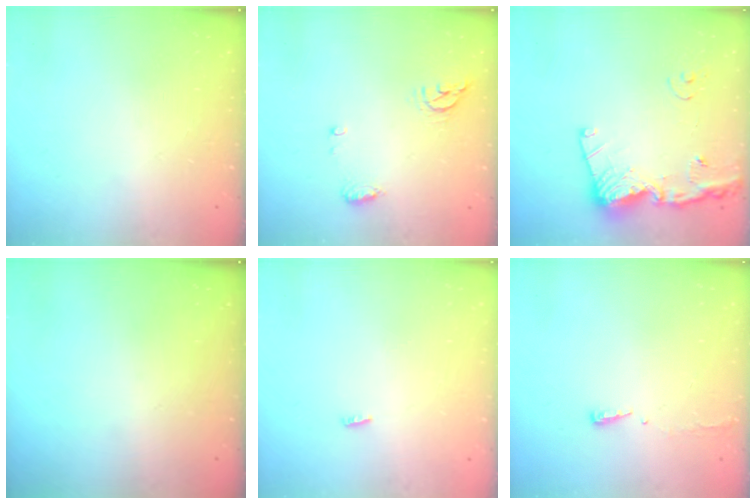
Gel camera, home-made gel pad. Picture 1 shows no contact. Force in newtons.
{"total": 8.4, "press": 6.9, "slide": 4.9}
{"total": 15.8, "press": 15.7, "slide": 1.8}
{"total": 0.0}
{"total": 2.3, "press": 2.1, "slide": 0.8}
{"total": 3.2, "press": 3.2, "slide": 0.6}